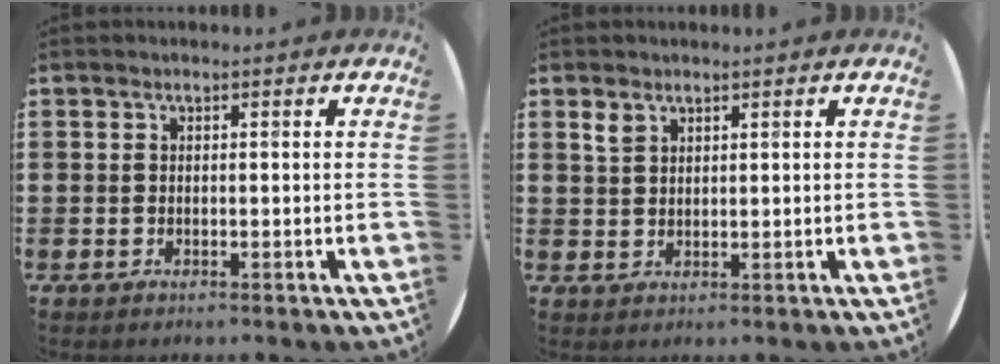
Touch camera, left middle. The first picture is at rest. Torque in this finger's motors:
{"motor_torque": [0.03, 0.11, 0.05, 0.03]}